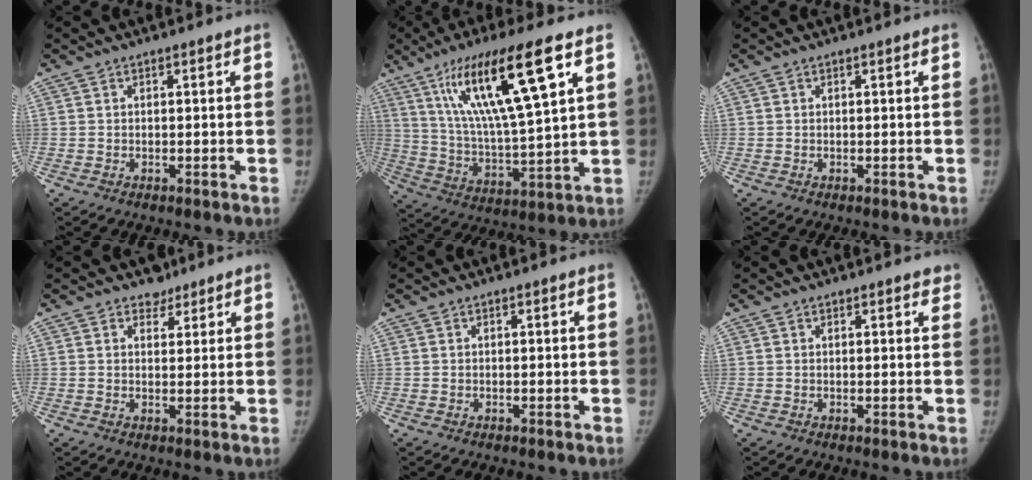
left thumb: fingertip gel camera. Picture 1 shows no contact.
{"total": 20.3, "force": [9.6, 3.3, 17.5], "torque": [-0.310, -0.035, 0.173]}
{"total": 0.0}
{"total": 2.6, "force": [2.0, 1.7, 0.0], "torque": [0.019, -0.011, 0.023]}
{"total": 0.0}
{"total": 2.2, "force": [1.9, 1.0, 0.7], "torque": [0.017, -0.001, 0.015]}